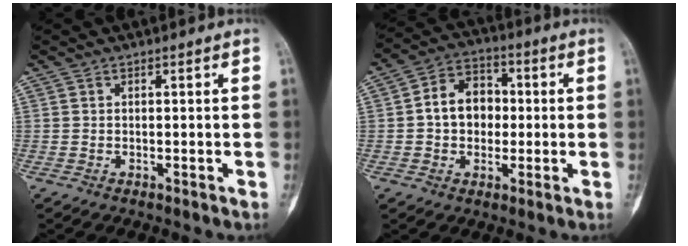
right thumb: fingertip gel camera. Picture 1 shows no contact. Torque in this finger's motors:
{"motor_torque": [-0.50, 0.93, 0.58, -0.37, 0.10]}